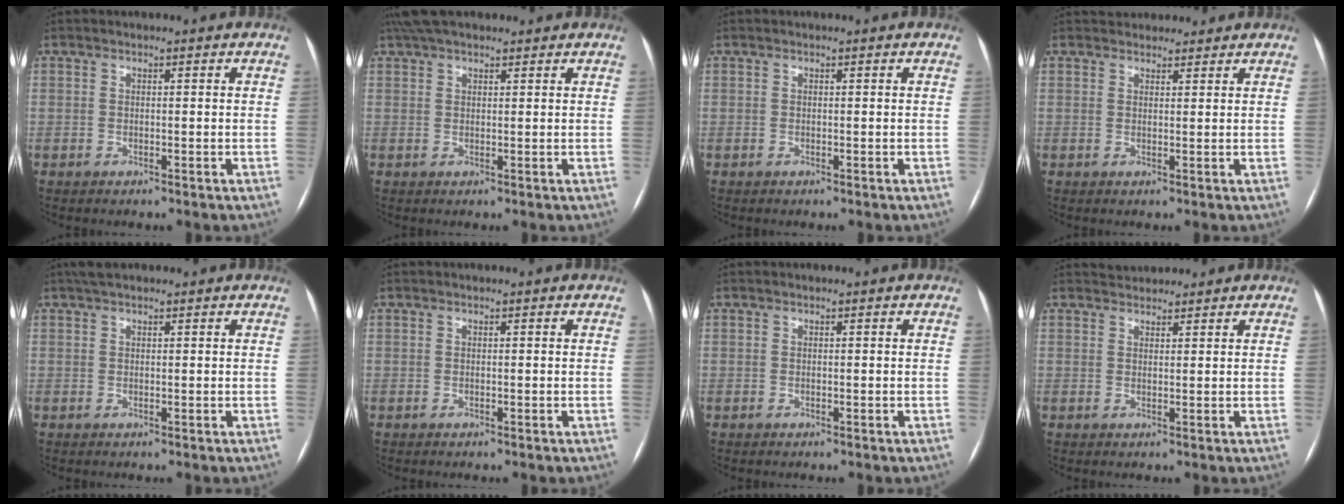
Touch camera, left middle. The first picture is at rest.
{"total": 5.9, "force": [4.8, 1.9, 2.8], "torque": [-0.045, 0.038, 0.085]}
{"total": 0.0}
{"total": 5.5, "force": [5.0, 2.0, 1.0], "torque": [0.000, 0.023, 0.064]}
{"total": 2.5, "force": [1.9, 0.7, 1.4], "torque": [-0.024, 0.021, 0.033]}
{"total": 0.0}
{"total": 0.0}
{"total": 2.4, "force": [2.3, 0.7, -0.1], "torque": [0.000, 0.019, 0.037]}